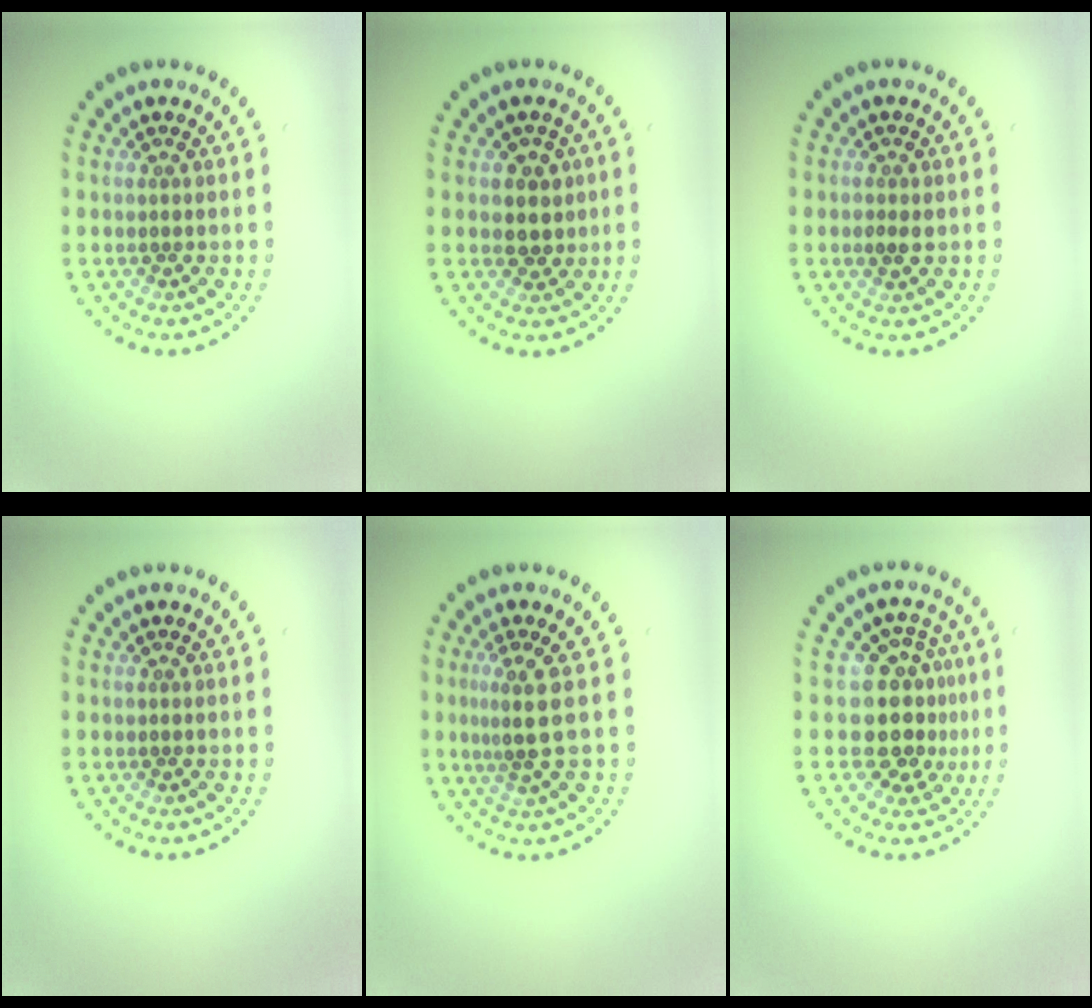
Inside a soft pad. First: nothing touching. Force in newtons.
{"total": 2.6, "press": 2.3, "slide": 1.1}
{"total": 1.5, "press": 1.5, "slide": 0.1}
{"total": 0.0}
{"total": 2.7, "press": 2.0, "slide": 1.9}
{"total": 4.2, "press": 3.4, "slide": 2.5}